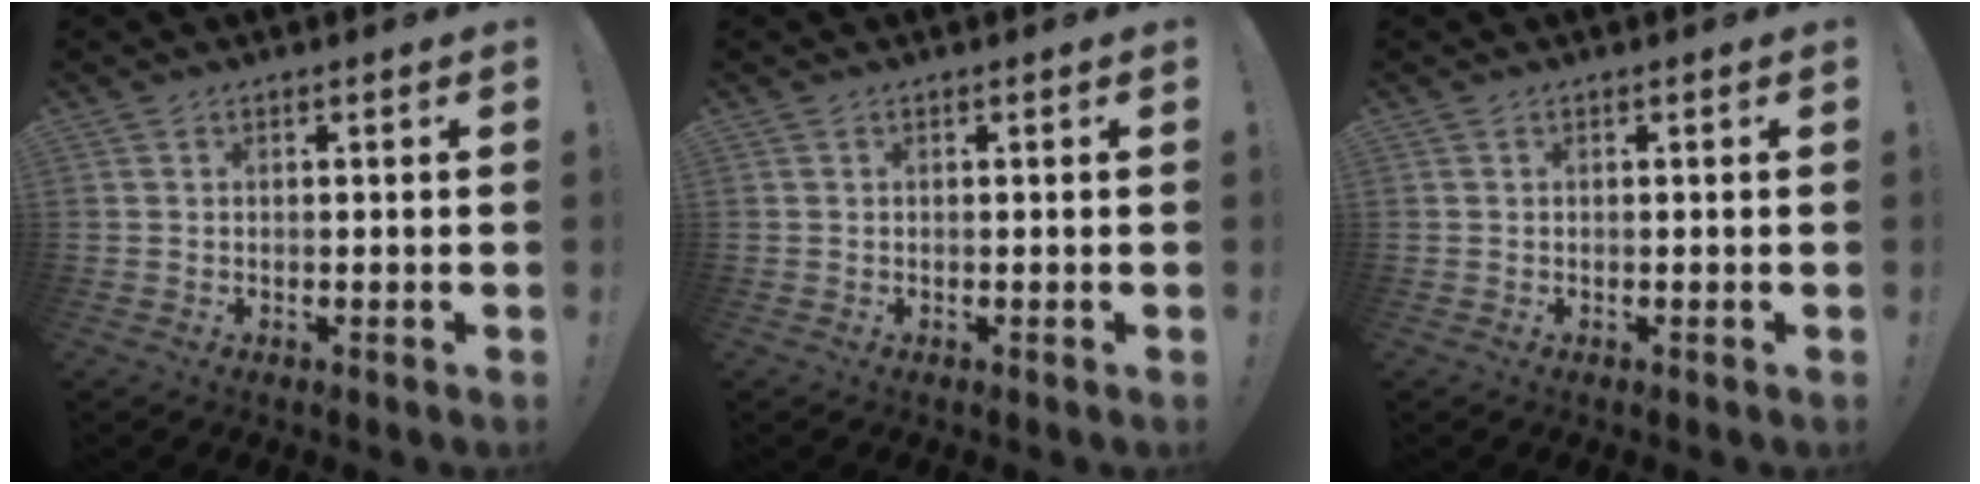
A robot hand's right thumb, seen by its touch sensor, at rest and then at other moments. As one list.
[{"total": 0.0}, {"total": 0.0}]